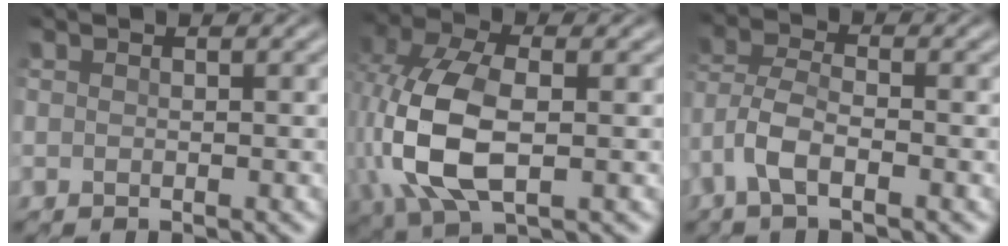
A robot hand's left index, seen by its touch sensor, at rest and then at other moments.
{"total": 9.5, "force": [-0.9, 5.2, 8.0], "torque": [-0.210, 0.001, -0.016]}
{"total": 3.6, "force": [-2.1, 1.0, 2.8], "torque": [-0.069, 0.009, -0.049]}